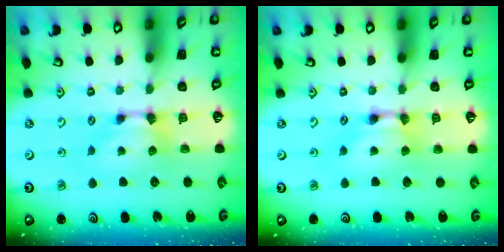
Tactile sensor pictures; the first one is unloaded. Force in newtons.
{"total": 1.9, "press": 1.9, "slide": 0.1}